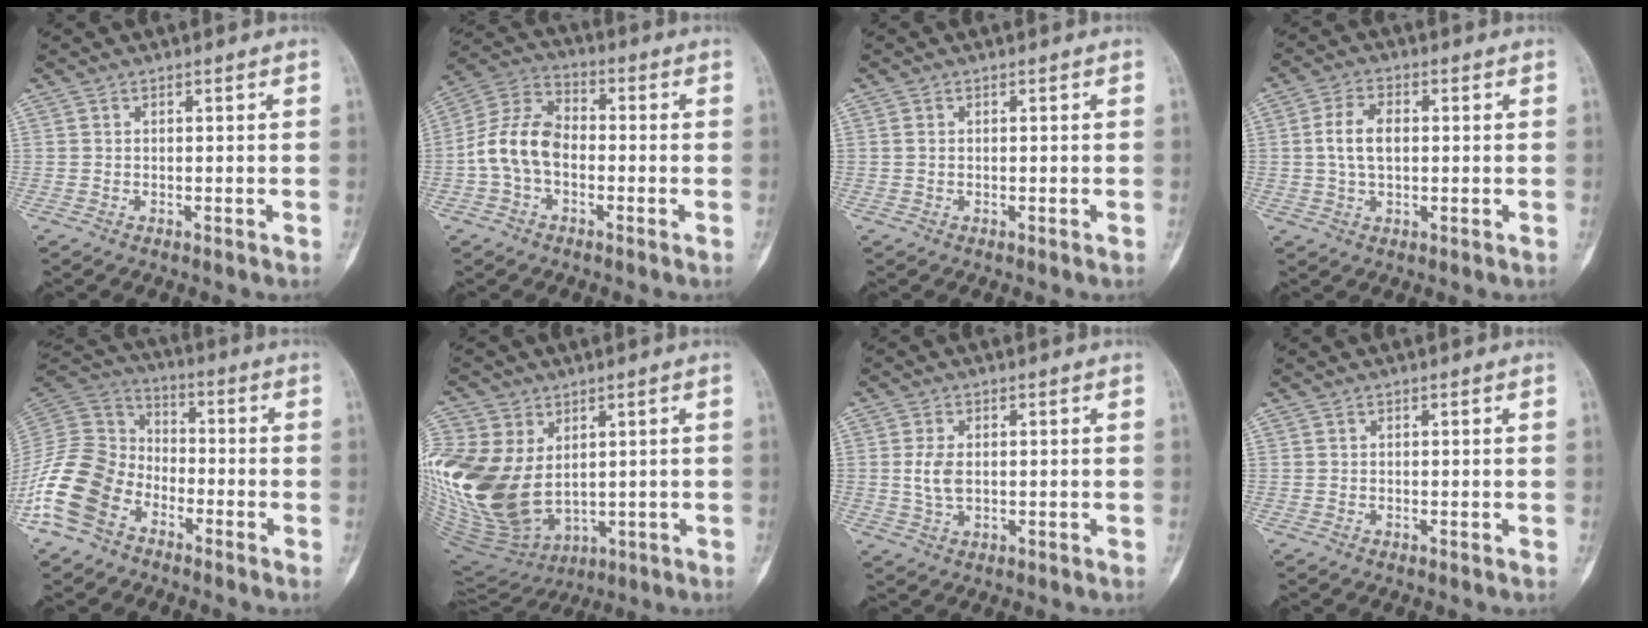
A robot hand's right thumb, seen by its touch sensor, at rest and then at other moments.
{"total": 10.8, "force": [-2.0, 7.3, 7.8], "torque": [-0.144, 0.036, -0.050]}
{"total": 0.6, "force": [0.0, 0.4, 0.4], "torque": [-0.009, 0.000, 0.000]}
{"total": 6.3, "force": [0.5, 3.6, 5.1], "torque": [-0.099, 0.010, 0.005]}
{"total": 14.9, "force": [-7.7, 10.3, 7.5], "torque": [-0.142, 0.057, -0.163]}
{"total": 22.9, "force": [2.6, 16.2, 15.9], "torque": [-0.365, -0.018, 0.078]}
{"total": 4.2, "force": [0.2, 2.5, 3.4], "torque": [-0.071, -0.001, 0.005]}
{"total": 0.0}